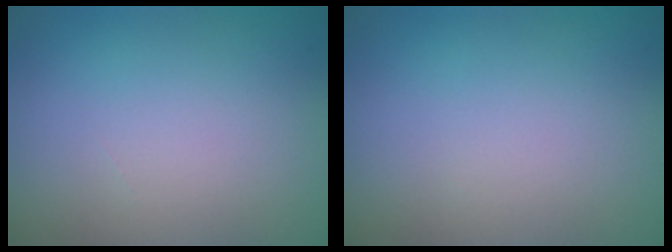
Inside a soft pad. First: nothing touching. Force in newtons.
{"total": 0.0}